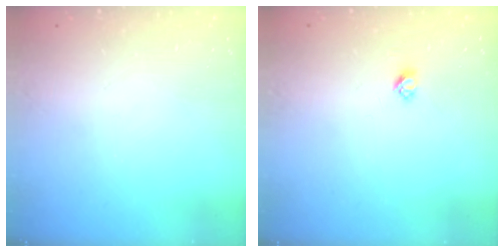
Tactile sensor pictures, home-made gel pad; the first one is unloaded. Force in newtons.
{"total": 2.7, "press": 2.6, "slide": 0.3}